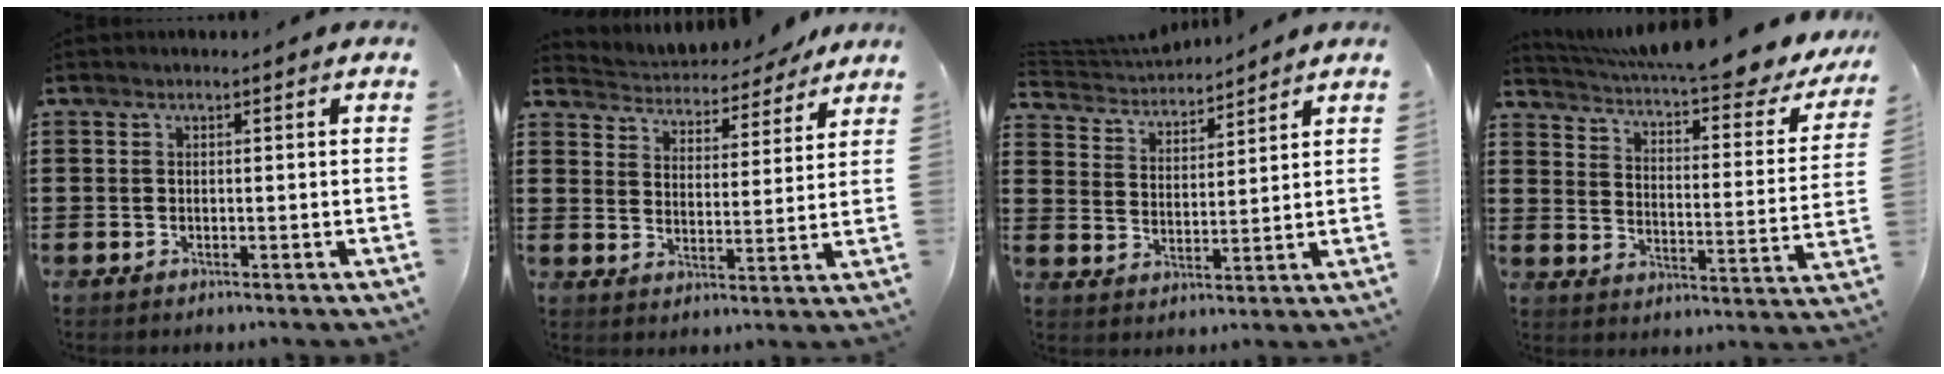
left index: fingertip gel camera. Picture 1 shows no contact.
{"total": 4.3, "force": [4.3, 0.6, 0.1], "torque": [-0.028, -0.029, 0.071]}
{"total": 3.8, "force": [3.6, 0.9, -0.3], "torque": [-0.016, -0.020, 0.062]}
{"total": 7.0, "force": [6.0, 0.0, 3.6], "torque": [-0.079, -0.045, 0.095]}